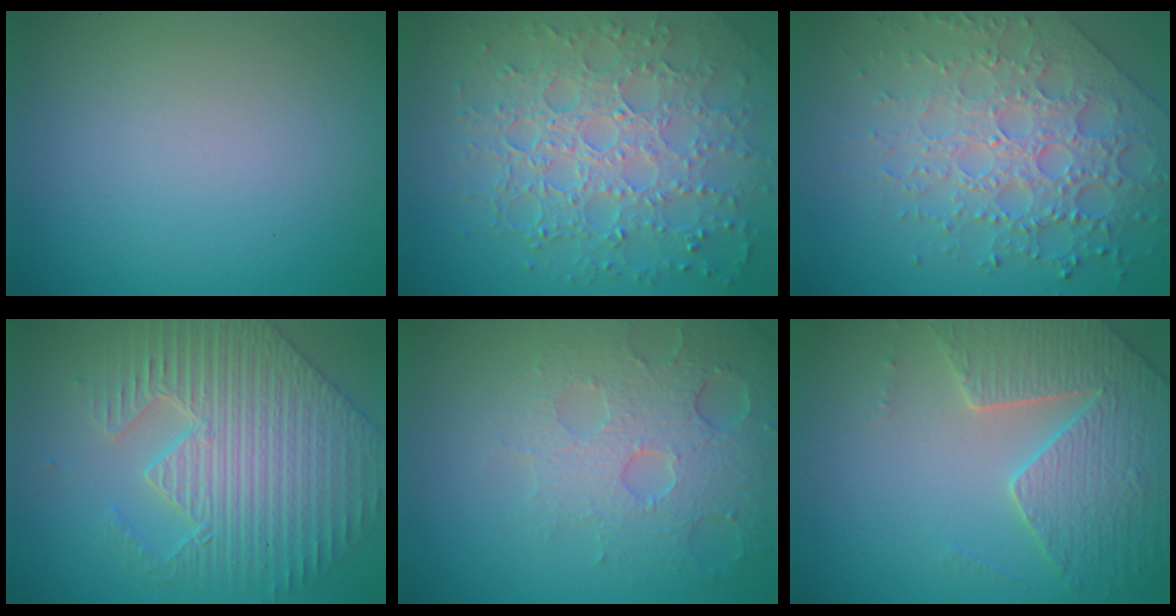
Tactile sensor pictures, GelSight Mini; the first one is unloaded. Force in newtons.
{"total": 7.7, "press": 5.4, "slide": 5.5}
{"total": 6.8, "press": 5.4, "slide": 4.2}
{"total": 5.6, "press": 5.2, "slide": 2.2}
{"total": 4.6, "press": 4.3, "slide": 1.6}
{"total": 4.6, "press": 4.5, "slide": 1.3}